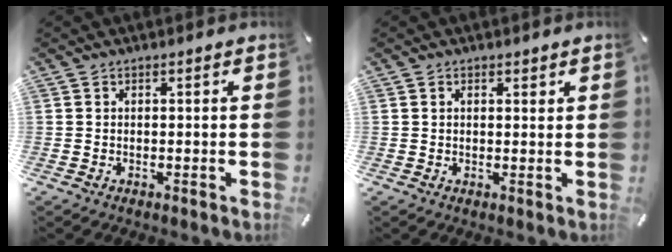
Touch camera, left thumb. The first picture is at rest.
{"total": 1.1, "force": [0.6, 0.6, 0.7], "torque": [-0.014, 0.001, 0.011]}